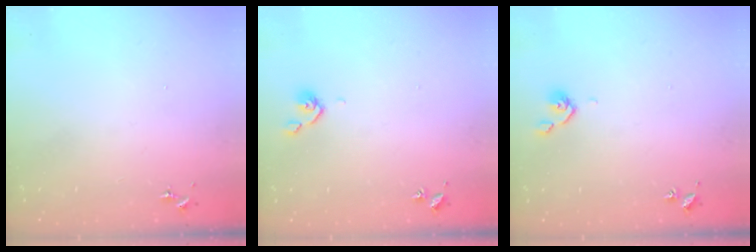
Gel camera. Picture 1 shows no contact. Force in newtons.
{"total": 5.0, "press": 4.9, "slide": 1.2}
{"total": 5.0, "press": 4.9, "slide": 1.2}